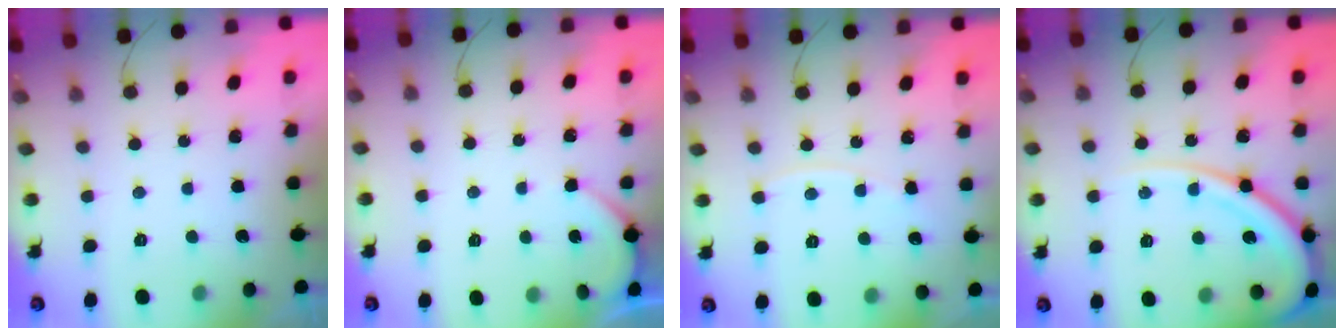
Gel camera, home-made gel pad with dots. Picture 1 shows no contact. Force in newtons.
{"total": 2.7, "press": 2.6, "slide": 0.4}
{"total": 3.3, "press": 3.2, "slide": 0.4}
{"total": 14.8, "press": 14.7, "slide": 1.8}